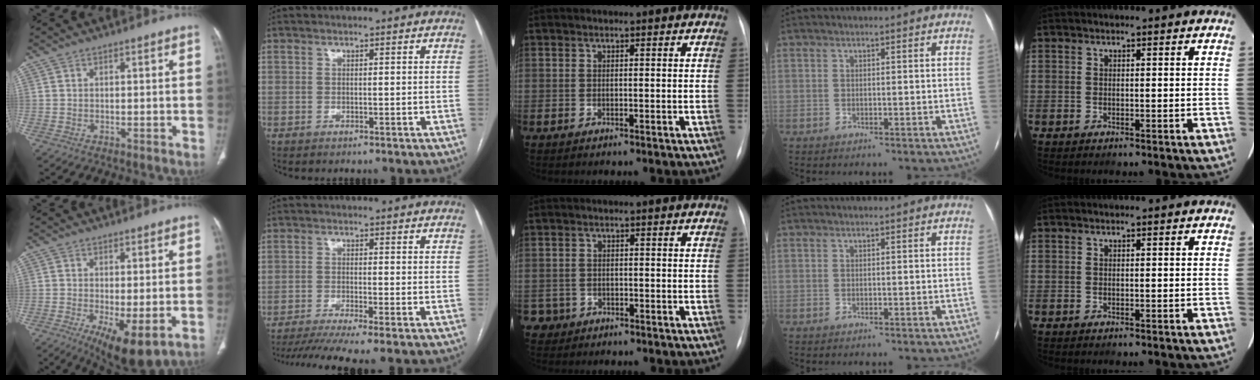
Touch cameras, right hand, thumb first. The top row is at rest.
{"thumb": {"total": 9.4, "force": [-3.2, 3.2, 8.2], "torque": [-0.133, -0.019, -0.043]}, "index": {"total": 8.8, "force": [-6.8, -0.5, 5.5], "torque": [-0.085, -0.015, -0.109]}, "middle": {"total": 2.4, "force": [-1.2, 2.0, -0.5], "torque": [0.008, 0.010, -0.023]}}